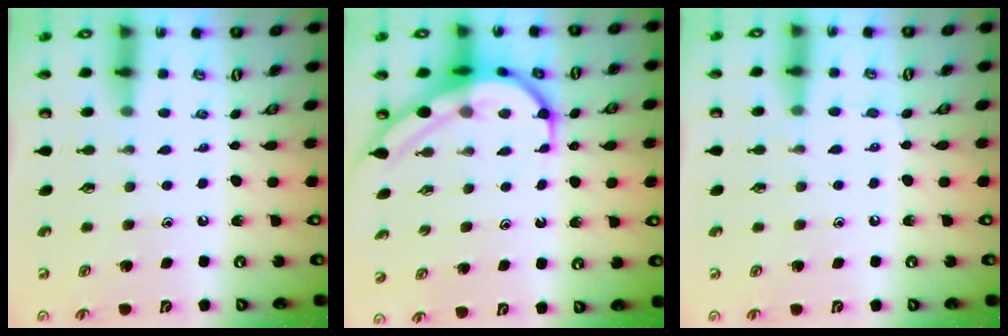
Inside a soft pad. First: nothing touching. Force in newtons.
{"total": 8.1, "press": 8.0, "slide": 0.6}
{"total": 4.4, "press": 4.4, "slide": 0.5}